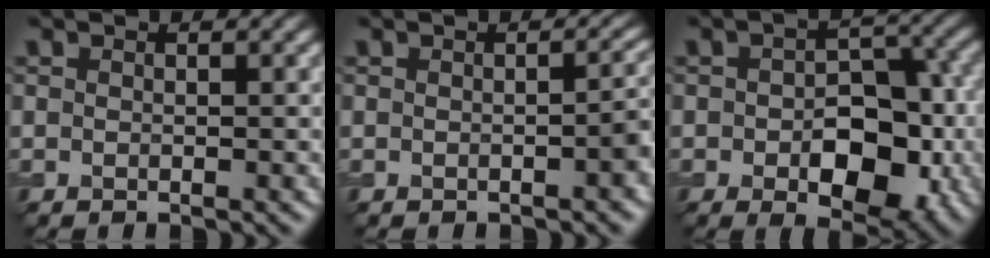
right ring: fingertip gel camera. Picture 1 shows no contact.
{"total": 2.4, "force": [-0.6, 0.9, 2.1], "torque": [-0.004, 0.014, -0.001]}
{"total": 8.6, "force": [-2.0, 5.1, 6.7], "torque": [-0.093, -0.001, -0.020]}